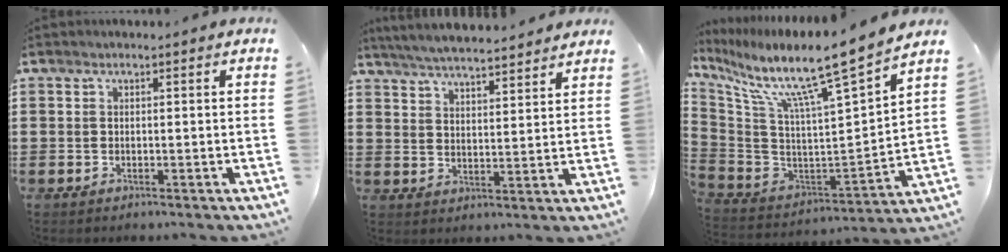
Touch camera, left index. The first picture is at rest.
{"total": 5.1, "force": [4.9, -0.3, 1.1], "torque": [-0.041, -0.027, 0.086]}
{"total": 11.1, "force": [8.7, -0.3, 6.9], "torque": [-0.156, -0.075, 0.131]}